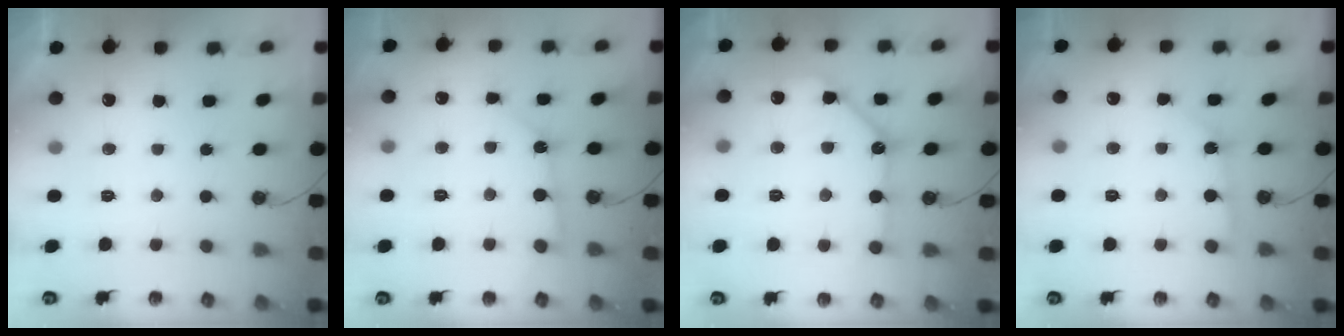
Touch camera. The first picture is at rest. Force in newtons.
{"total": 8.5, "press": 8.4, "slide": 0.8}
{"total": 14.7, "press": 14.6, "slide": 1.8}
{"total": 3.2, "press": 3.2, "slide": 0.2}